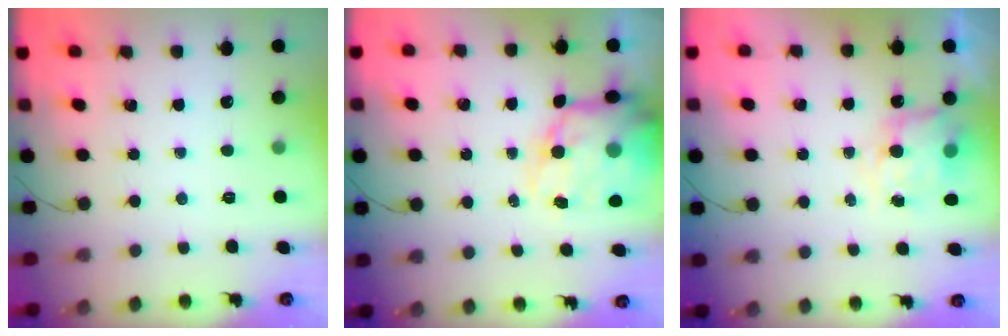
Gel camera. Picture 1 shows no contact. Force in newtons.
{"total": 16.0, "press": 15.4, "slide": 4.1}
{"total": 6.3, "press": 6.2, "slide": 0.6}